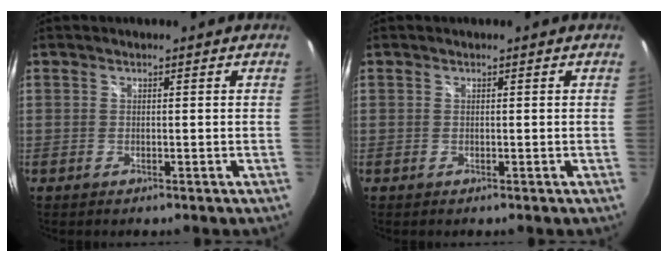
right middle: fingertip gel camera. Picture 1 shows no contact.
{"total": 0.0}